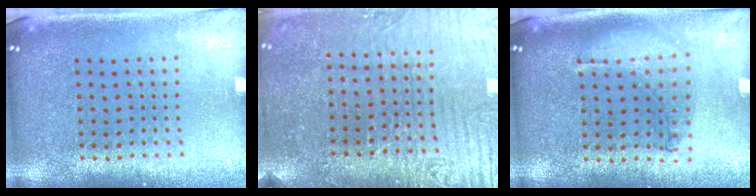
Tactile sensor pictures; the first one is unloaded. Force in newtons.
{"total": 3.8, "press": 3.6, "slide": 1.2}
{"total": 0.9, "press": 0.9, "slide": 0.2}